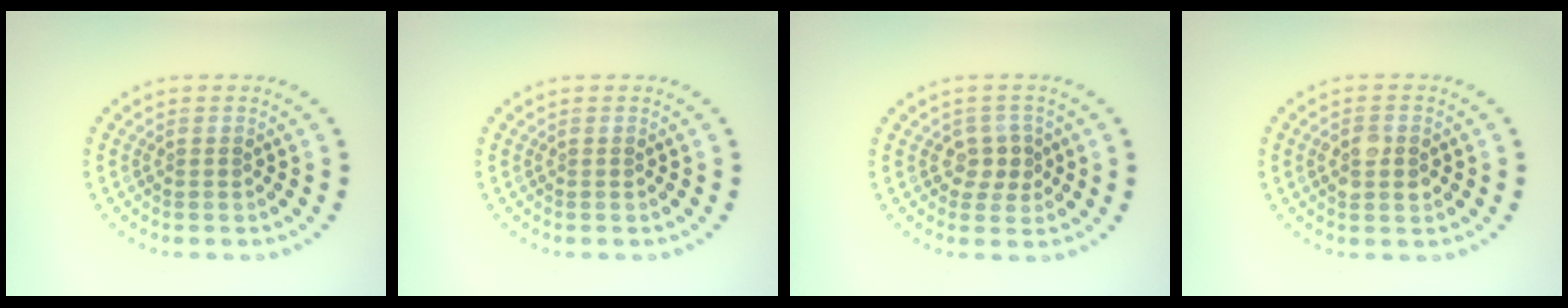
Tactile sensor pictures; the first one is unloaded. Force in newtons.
{"total": 0.0}
{"total": 2.1, "press": 1.9, "slide": 1.0}
{"total": 2.9, "press": 2.9, "slide": 0.1}